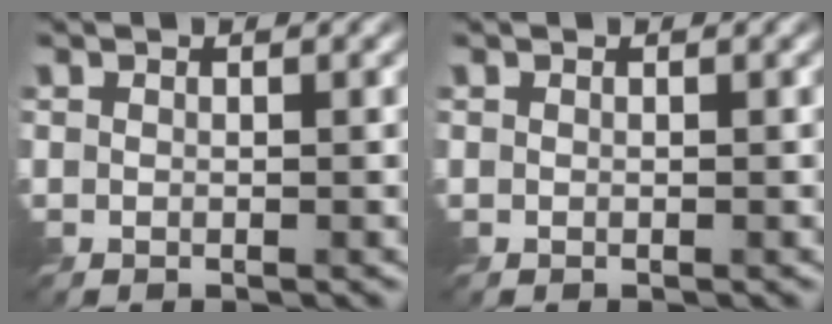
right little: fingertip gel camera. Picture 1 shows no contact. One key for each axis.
{"total": 0.0}